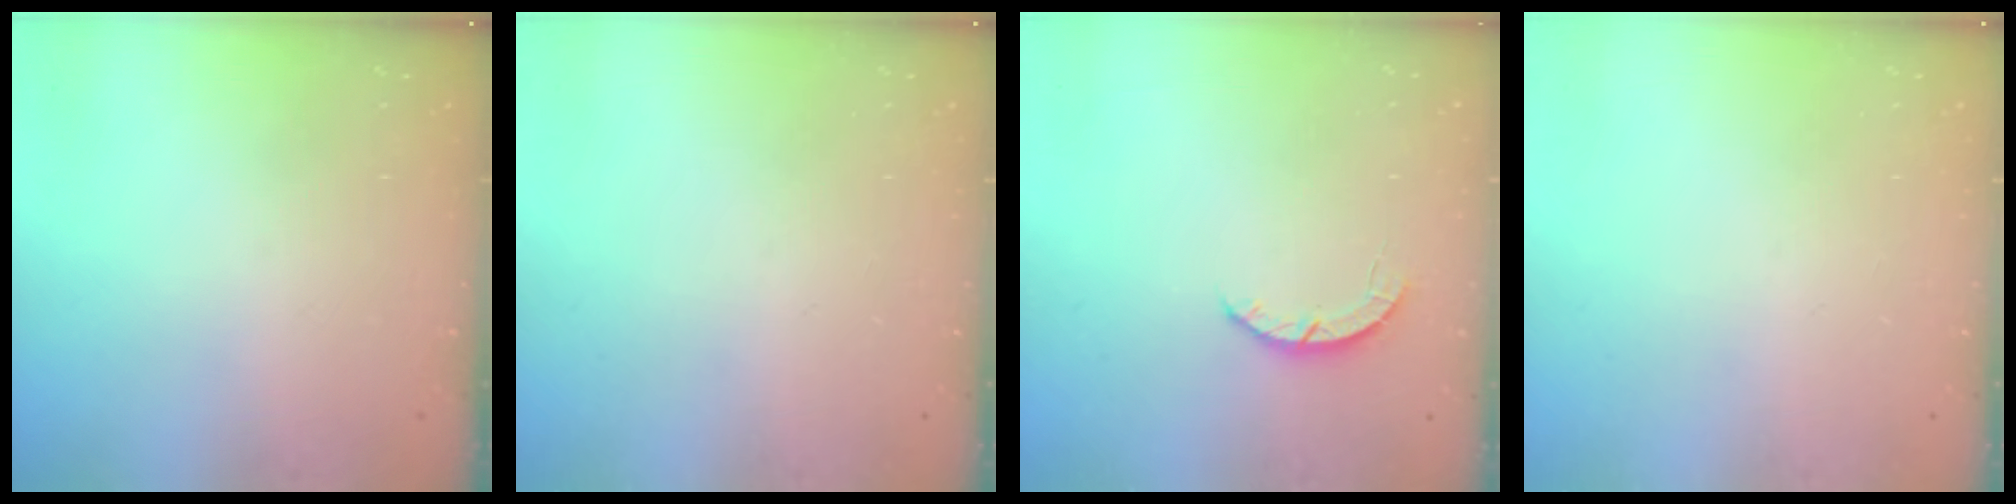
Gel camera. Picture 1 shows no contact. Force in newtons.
{"total": 0.0}
{"total": 2.8, "press": 2.8, "slide": 0.4}
{"total": 0.0}